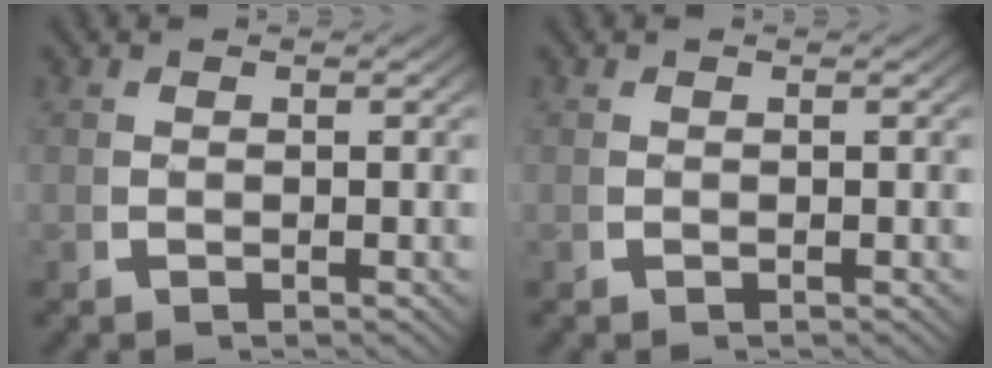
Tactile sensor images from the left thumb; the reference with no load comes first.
{"total": 0.0}